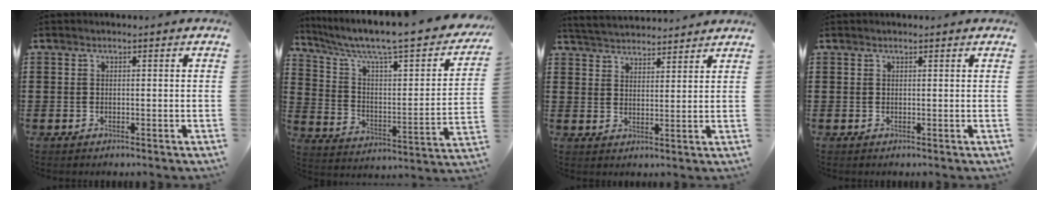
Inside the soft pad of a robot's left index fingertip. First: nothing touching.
{"total": 7.5, "force": [5.8, 1.0, 4.7], "torque": [-0.110, -0.049, 0.088]}
{"total": 3.7, "force": [3.7, 0.1, 0.0], "torque": [-0.014, -0.016, 0.066]}
{"total": 0.0}